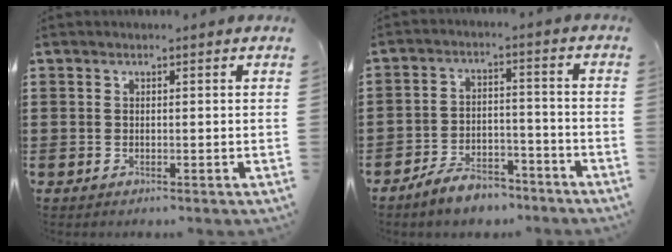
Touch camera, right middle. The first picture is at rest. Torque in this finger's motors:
{"motor_torque": [2.14, 0.00, 0.13, 0.11]}